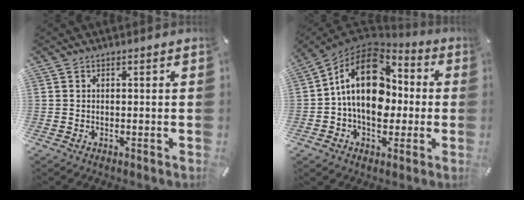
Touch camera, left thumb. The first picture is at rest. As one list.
[{"total": 17.8, "force": [1.1, 12.7, 12.4], "torque": [-0.228, 0.005, 0.019]}]